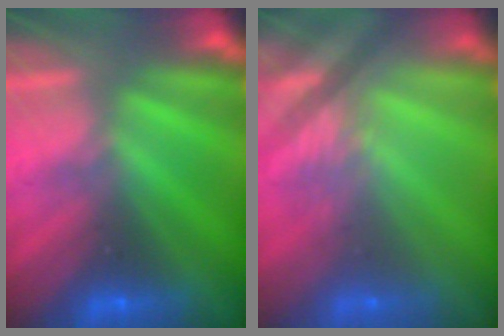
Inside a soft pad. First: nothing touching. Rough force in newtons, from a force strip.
{"total": 2.4}